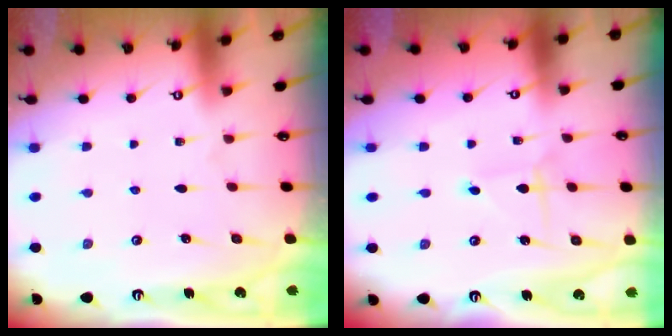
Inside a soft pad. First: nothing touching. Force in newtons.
{"total": 2.2, "press": 2.2, "slide": 0.2}